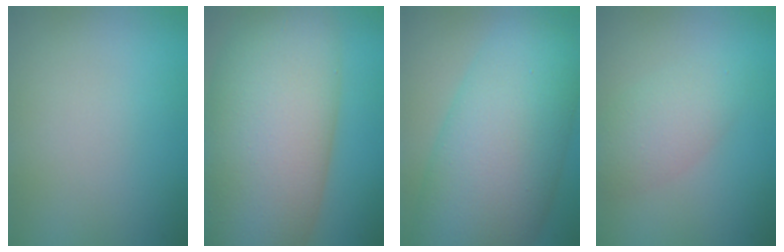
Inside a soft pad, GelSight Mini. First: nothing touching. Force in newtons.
{"total": 15.0, "press": 15.0, "slide": 0.5}
{"total": 13.2, "press": 13.2, "slide": 0.2}
{"total": 3.0, "press": 3.0, "slide": 0.1}